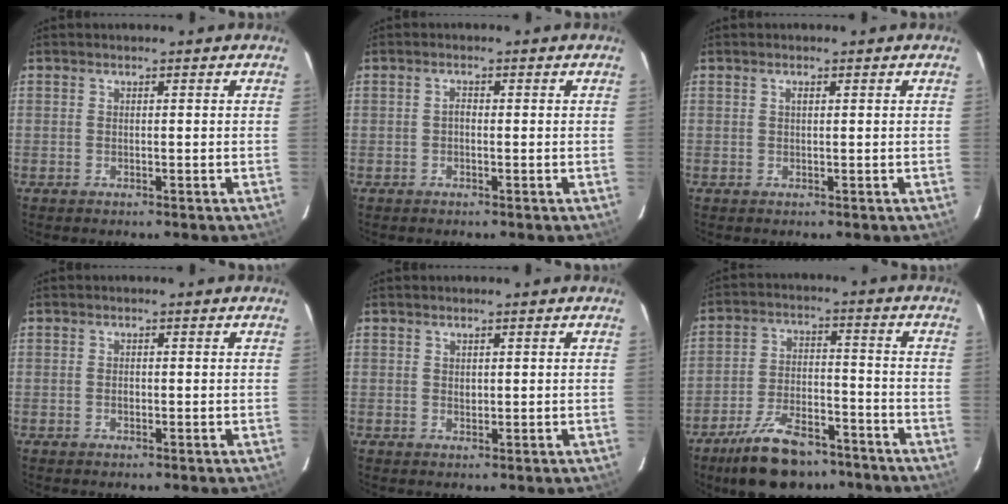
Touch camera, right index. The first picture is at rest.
{"total": 0.9, "force": [-0.2, 0.6, 0.7], "torque": [-0.012, 0.006, -0.005]}
{"total": 0.7, "force": [0.3, 0.2, 0.6], "torque": [-0.011, 0.004, 0.005]}
{"total": 0.8, "force": [-0.2, 0.6, 0.5], "torque": [-0.008, 0.002, -0.003]}
{"total": 0.9, "force": [0.6, 0.7, 0.4], "torque": [-0.004, 0.003, 0.011]}
{"total": 15.1, "force": [-11.5, 6.5, 7.4], "torque": [-0.153, 0.004, -0.179]}